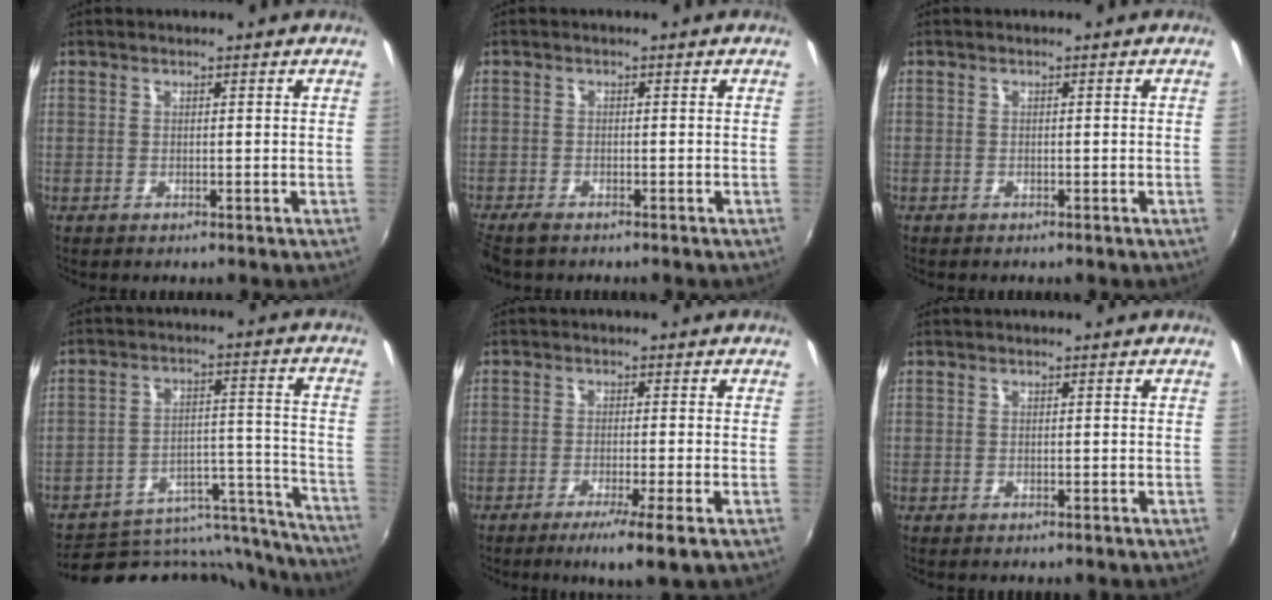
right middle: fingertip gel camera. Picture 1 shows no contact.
{"total": 3.6, "force": [-2.9, 1.1, 1.7], "torque": [-0.044, -0.016, -0.058]}
{"total": 0.0}
{"total": 22.4, "force": [-19.8, 7.9, 7.0], "torque": [-0.105, 0.031, -0.248]}
{"total": 5.8, "force": [-3.3, -0.5, 4.7], "torque": [-0.089, -0.014, -0.058]}
{"total": 0.0}